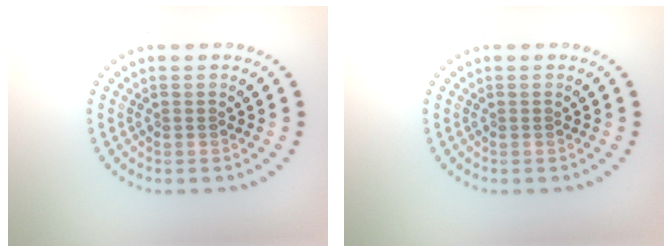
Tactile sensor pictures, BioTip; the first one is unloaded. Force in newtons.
{"total": 0.0}